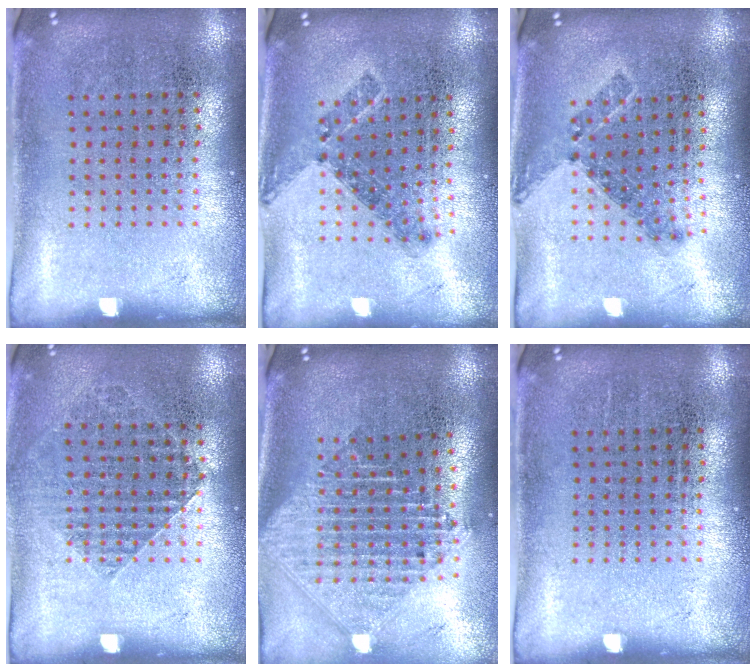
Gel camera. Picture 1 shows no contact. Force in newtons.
{"total": 0.8, "press": 0.8, "slide": 0.3}
{"total": 0.6, "press": 0.5, "slide": 0.3}
{"total": 0.9, "press": 0.9, "slide": 0.1}
{"total": 2.5, "press": 1.9, "slide": 1.5}
{"total": 0.0}